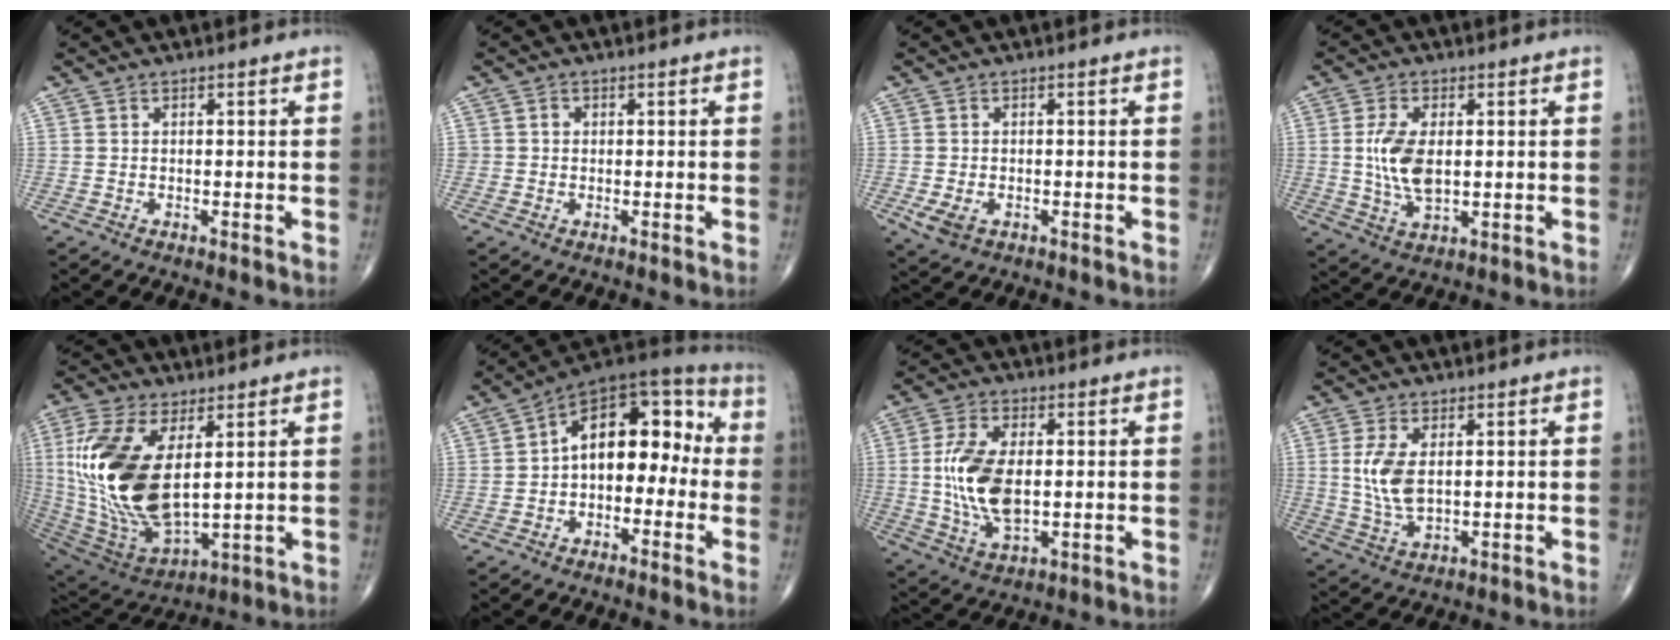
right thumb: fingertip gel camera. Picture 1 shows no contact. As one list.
[{"total": 1.2, "force": [0.0, 1.2, 0.2], "torque": [0.004, 0.004, -0.001]}, {"total": 3.7, "force": [-1.2, 2.4, 2.5], "torque": [-0.052, -0.002, -0.015]}, {"total": 8.3, "force": [0.6, 4.3, 7.1], "torque": [-0.145, -0.008, 0.015]}, {"total": 22.2, "force": [3.8, 10.9, 18.9], "torque": [-0.393, -0.029, 0.083]}, {"total": 14.7, "force": [-0.8, 9.0, 11.6], "torque": [-0.129, 0.056, -0.031]}, {"total": 12.0, "force": [0.3, 6.3, 10.2], "torque": [-0.205, -0.005, 0.010]}, {"total": 7.0, "force": [1.1, 3.6, 5.9], "torque": [-0.124, -0.009, 0.027]}]